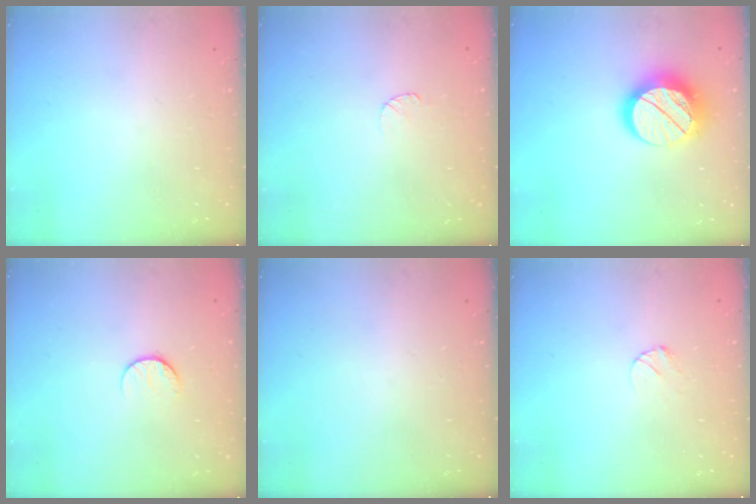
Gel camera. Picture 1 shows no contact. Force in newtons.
{"total": 4.0, "press": 3.9, "slide": 0.5}
{"total": 14.9, "press": 14.8, "slide": 0.9}
{"total": 8.5, "press": 8.5, "slide": 0.8}
{"total": 0.0}
{"total": 3.0, "press": 3.0, "slide": 0.4}